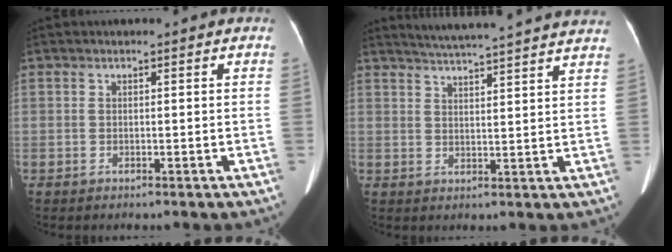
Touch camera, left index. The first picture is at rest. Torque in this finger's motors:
{"motor_torque": [0.47, -1.01, 0.04, 0.02]}